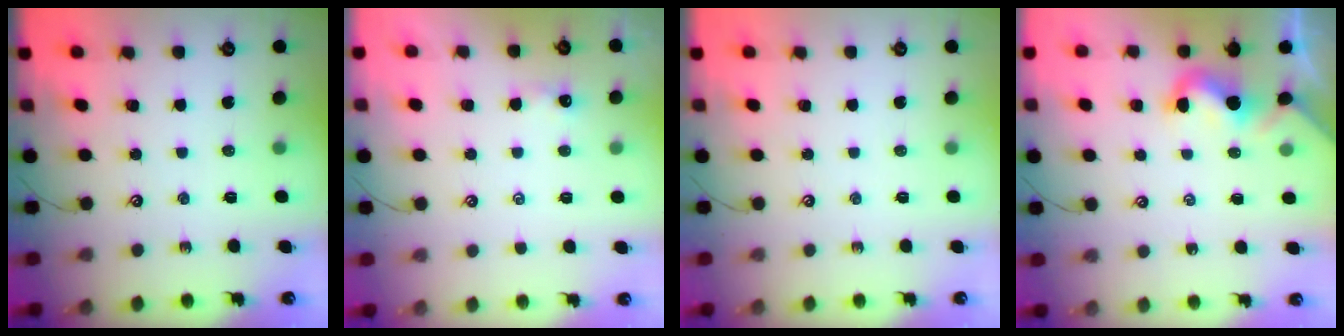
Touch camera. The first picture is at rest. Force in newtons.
{"total": 1.7, "press": 1.7, "slide": 0.3}
{"total": 0.0}
{"total": 3.2, "press": 3.2, "slide": 0.5}